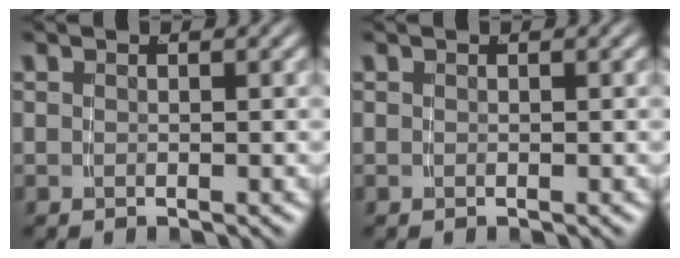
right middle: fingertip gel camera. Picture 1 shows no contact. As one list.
[{"total": 0.0}]